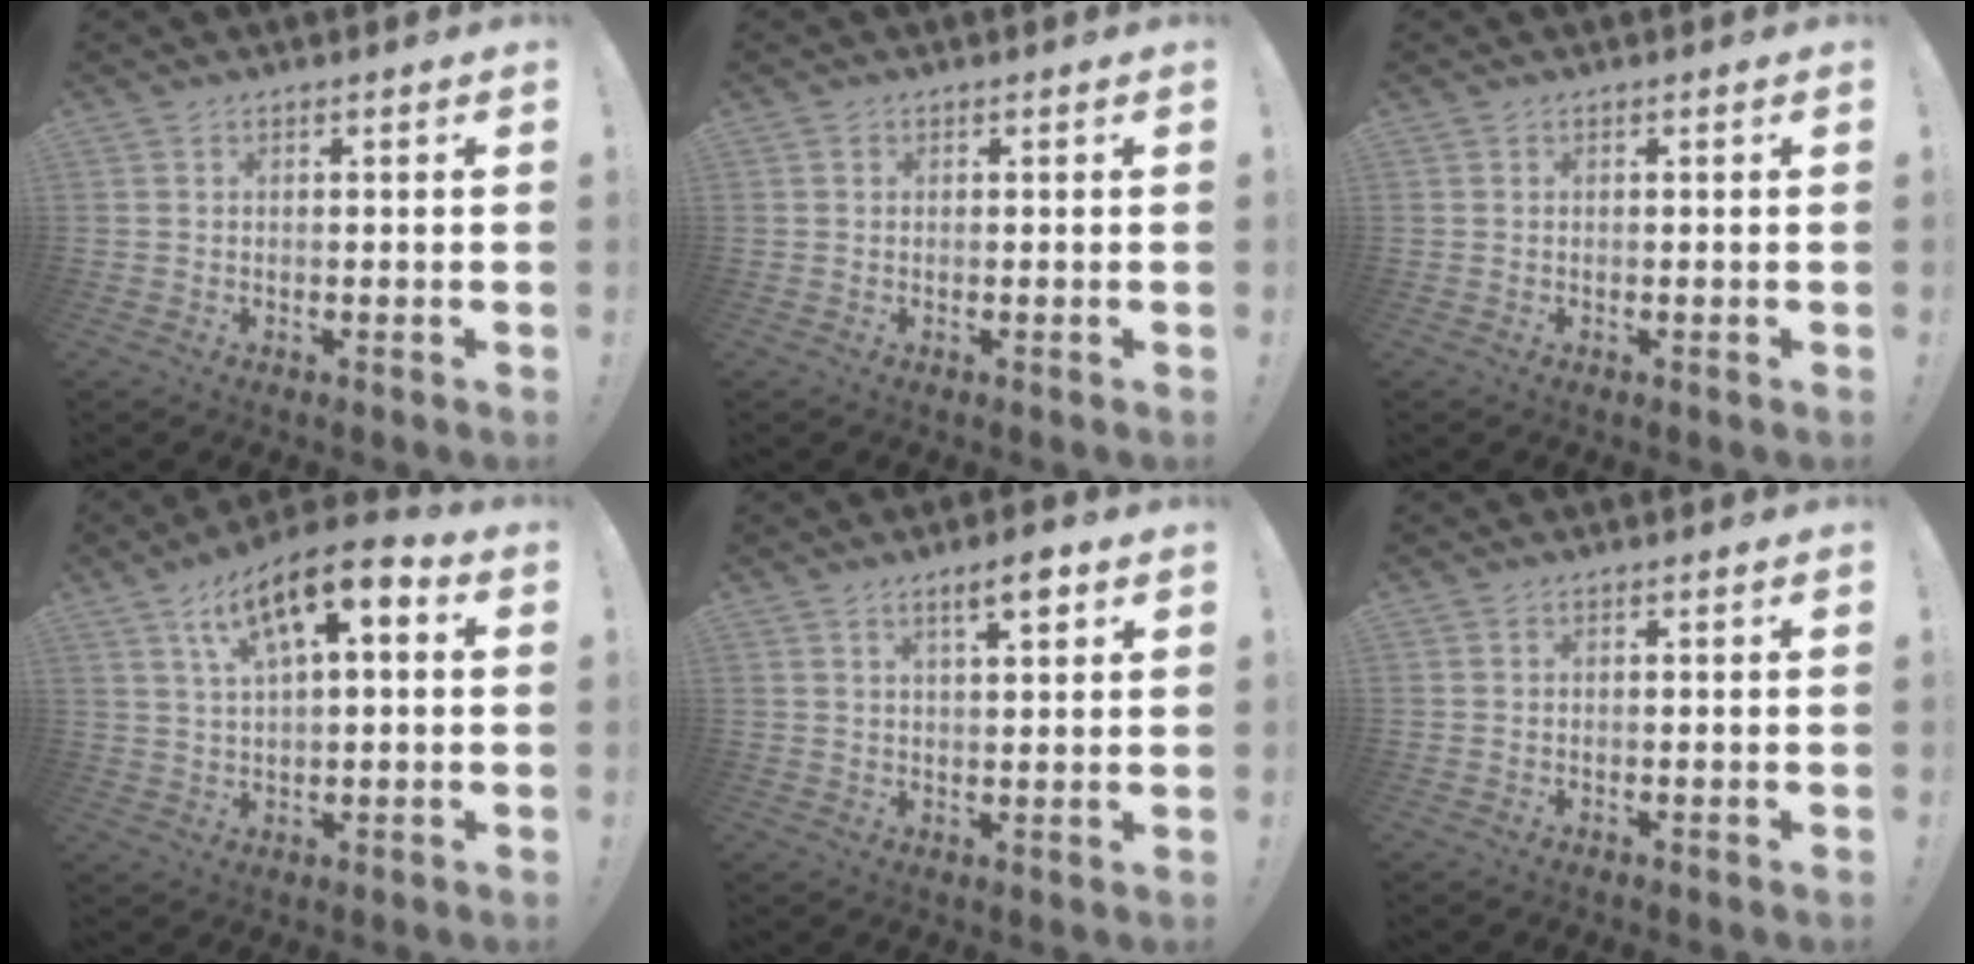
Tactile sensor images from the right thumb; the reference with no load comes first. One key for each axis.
{"total": 0.6, "fx": 0.3, "fy": 0.5, "fz": 0.0, "tx": -0.002, "ty": 0.002, "tz": 0.006}
{"total": 0.0}
{"total": 12.6, "fx": 5.8, "fy": 4.2, "fz": 10.3, "tx": -0.171, "ty": -0.021, "tz": 0.099}
{"total": 5.5, "fx": 3.2, "fy": 1.3, "fz": 4.3, "tx": -0.062, "ty": -0.012, "tz": 0.050}
{"total": 0.0}